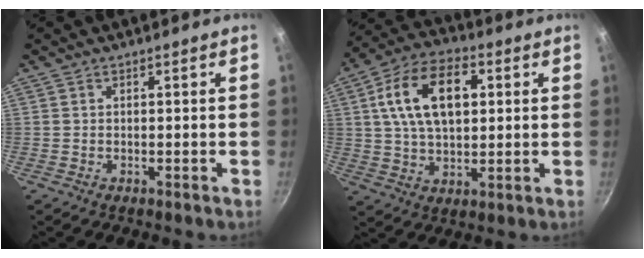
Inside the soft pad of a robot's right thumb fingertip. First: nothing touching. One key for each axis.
{"total": 15.7, "fx": 3.8, "fy": 9.3, "fz": 12.1, "tx": -0.192, "ty": 0.009, "tz": 0.058}